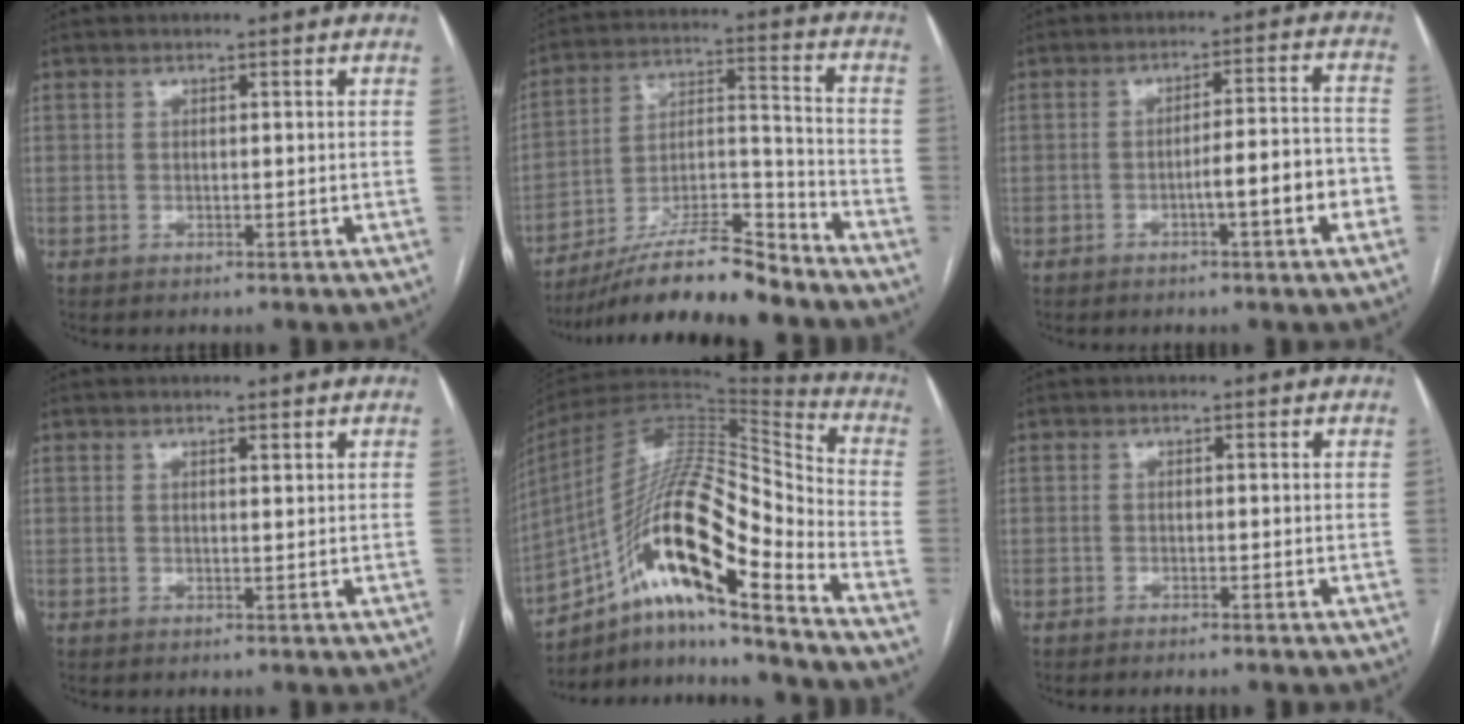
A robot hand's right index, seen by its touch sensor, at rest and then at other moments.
{"total": 16.4, "force": [-14.2, 1.7, 8.1], "torque": [-0.146, 0.008, -0.252]}
{"total": 7.5, "force": [-3.0, 0.6, 6.9], "torque": [-0.095, 0.020, -0.040]}
{"total": 0.9, "force": [0.6, 0.1, 0.7], "torque": [-0.013, -0.002, 0.009]}
{"total": 21.2, "force": [-11.7, 3.4, 17.3], "torque": [-0.324, 0.008, -0.206]}
{"total": 0.8, "force": [-0.6, -0.1, 0.5], "torque": [-0.013, 0.000, -0.011]}